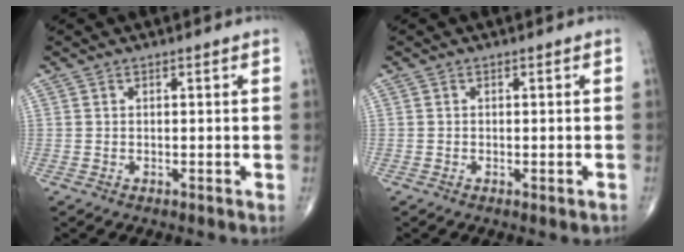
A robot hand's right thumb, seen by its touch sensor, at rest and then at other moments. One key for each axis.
{"total": 1.1, "fx": -0.5, "fy": 0.3, "fz": 0.9, "tx": -0.013, "ty": -0.003, "tz": -0.005}